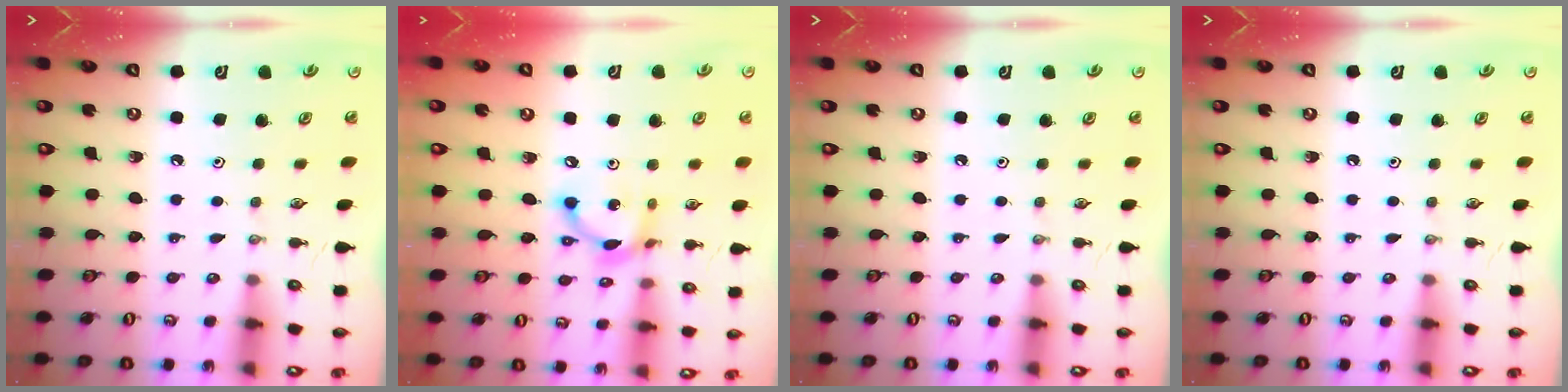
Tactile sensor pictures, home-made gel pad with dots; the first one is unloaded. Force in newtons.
{"total": 11.7, "press": 11.6, "slide": 0.6}
{"total": 0.0}
{"total": 0.0}